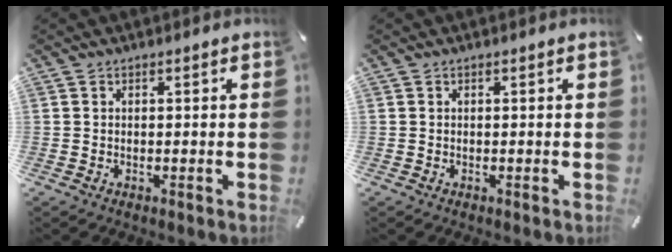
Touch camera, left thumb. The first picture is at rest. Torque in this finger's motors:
{"motor_torque": [-0.05, 0.05, -0.04, -0.01, 0.00]}